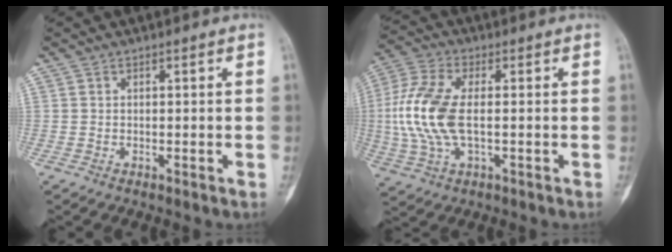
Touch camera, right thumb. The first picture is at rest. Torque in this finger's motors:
{"motor_torque": [1.58, 1.34, 1.15, -1.16, 0.44]}